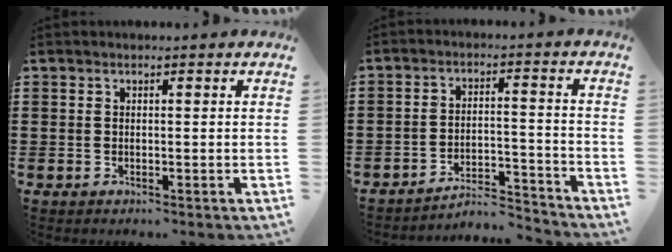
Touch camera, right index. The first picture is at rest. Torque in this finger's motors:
{"motor_torque": [-0.09, -0.54, -0.21, -0.12]}